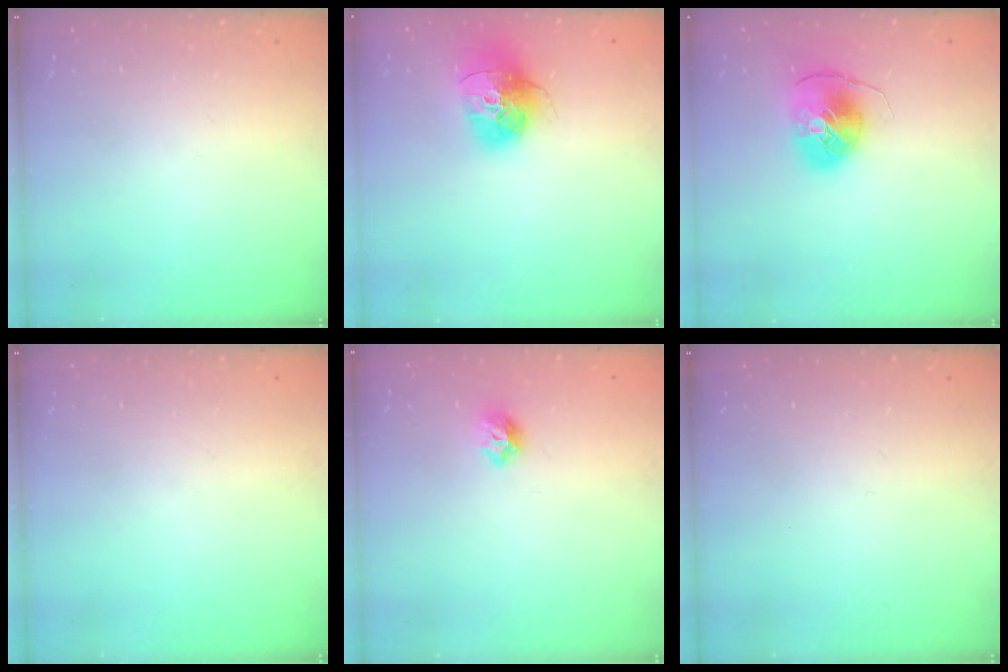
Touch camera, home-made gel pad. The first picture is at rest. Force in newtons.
{"total": 15.6, "press": 15.5, "slide": 1.4}
{"total": 8.1, "press": 8.0, "slide": 1.2}
{"total": 0.0}
{"total": 6.3, "press": 6.2, "slide": 0.9}
{"total": 0.0}